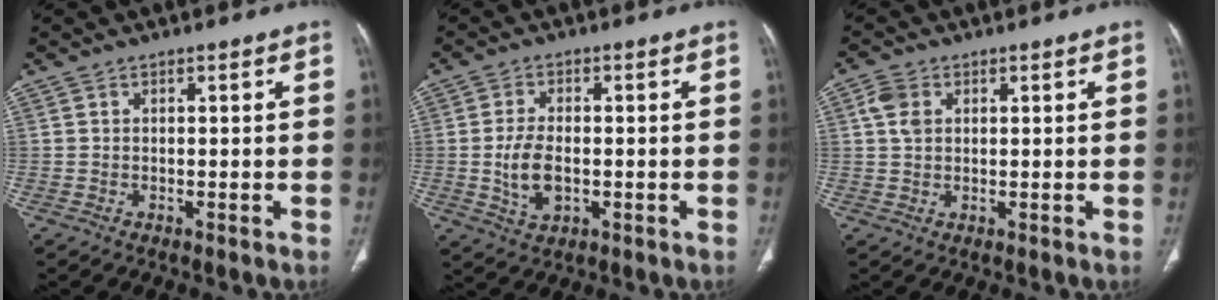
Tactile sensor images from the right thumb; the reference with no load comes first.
{"total": 6.7, "force": [-0.9, 3.8, 5.5], "torque": [-0.107, -0.001, -0.011]}
{"total": 3.8, "force": [1.1, 2.7, 2.4], "torque": [-0.047, 0.005, 0.022]}